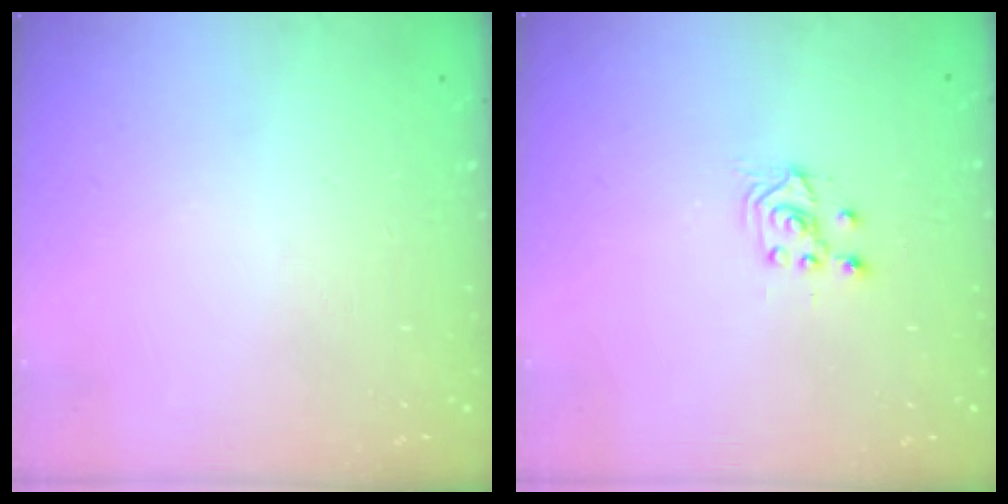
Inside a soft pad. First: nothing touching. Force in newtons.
{"total": 2.5, "press": 2.4, "slide": 0.7}